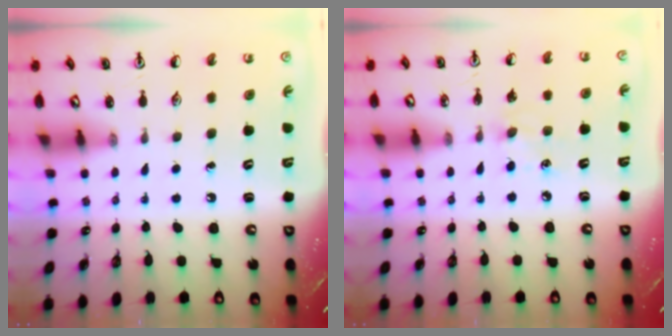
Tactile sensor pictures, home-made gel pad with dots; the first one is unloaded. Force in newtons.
{"total": 6.6, "press": 6.6, "slide": 0.8}